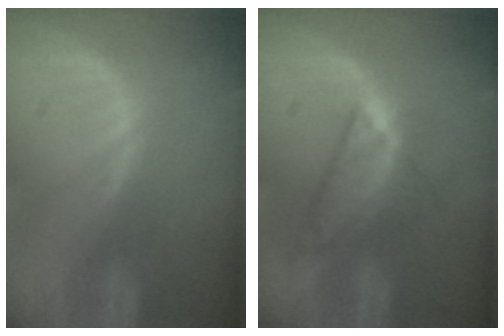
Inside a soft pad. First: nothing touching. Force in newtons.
{"total": 6.1, "press": 6.0, "slide": 1.2}